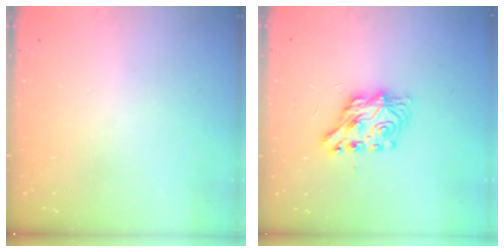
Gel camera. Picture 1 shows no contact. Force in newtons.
{"total": 7.1, "press": 7.1, "slide": 0.3}